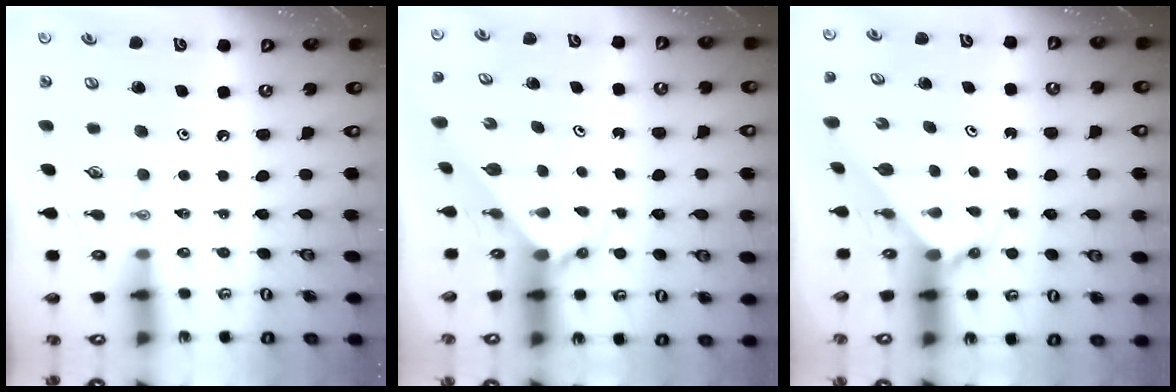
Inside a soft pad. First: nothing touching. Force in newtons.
{"total": 1.9, "press": 1.9, "slide": 0.2}
{"total": 1.9, "press": 1.9, "slide": 0.2}